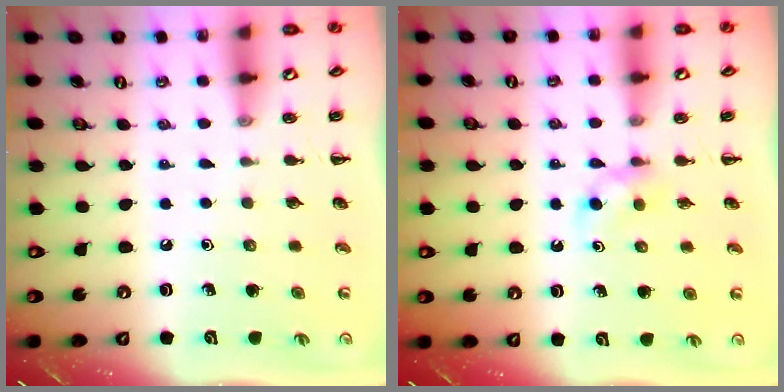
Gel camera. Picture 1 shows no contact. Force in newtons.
{"total": 2.6, "press": 2.4, "slide": 1.0}